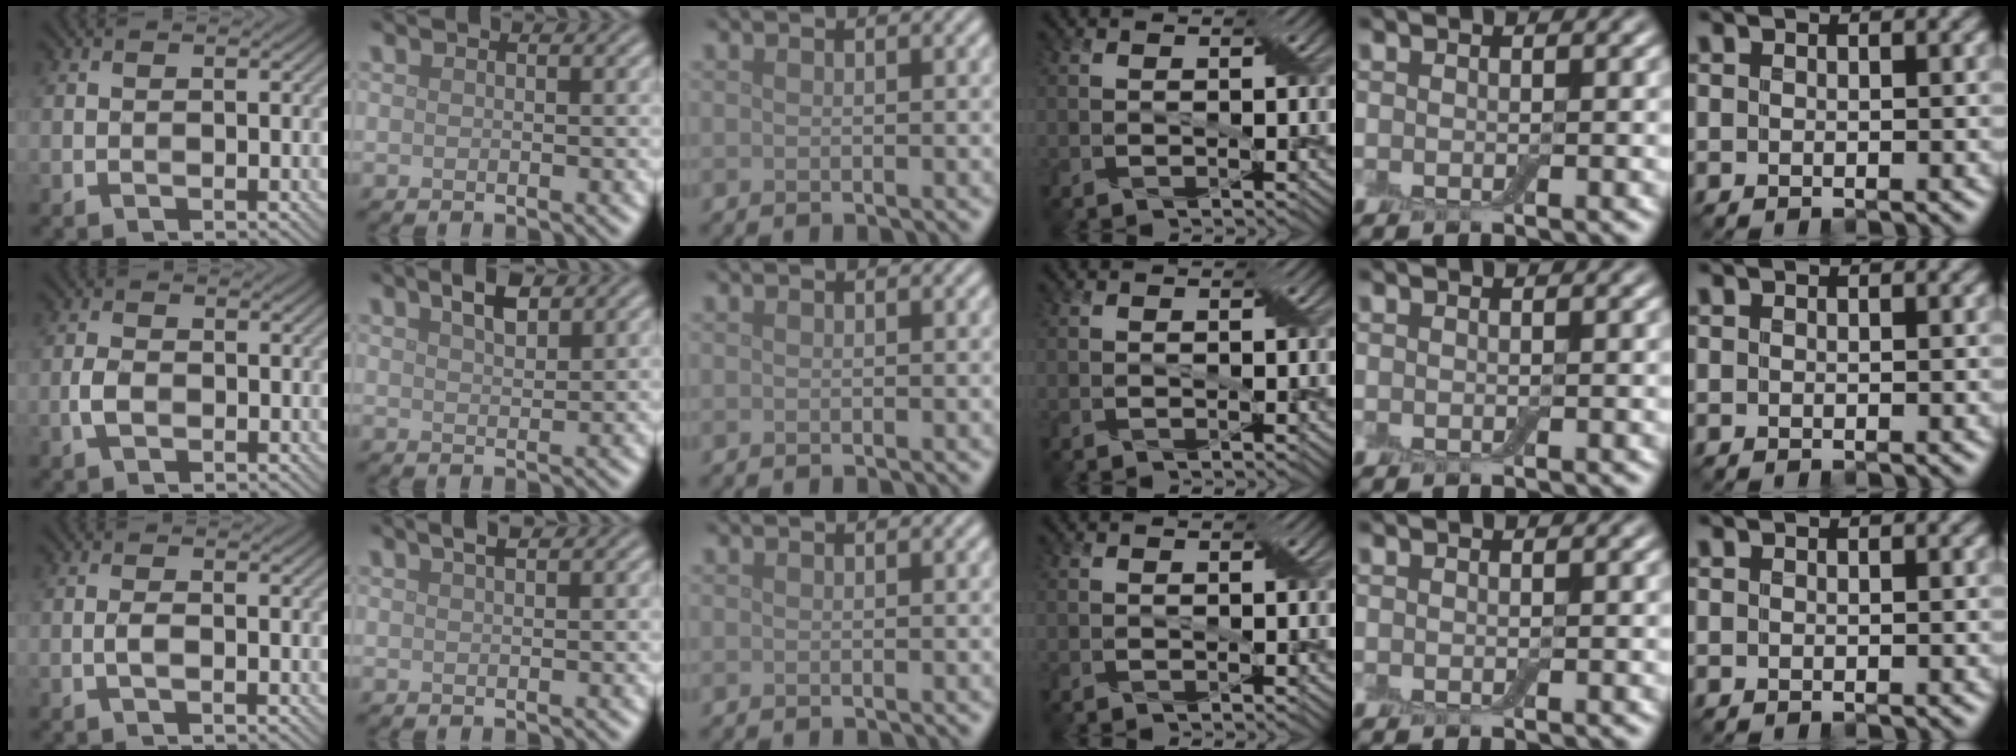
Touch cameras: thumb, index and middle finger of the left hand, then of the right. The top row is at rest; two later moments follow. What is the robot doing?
{"motion": "shake", "object": "box of matches"}